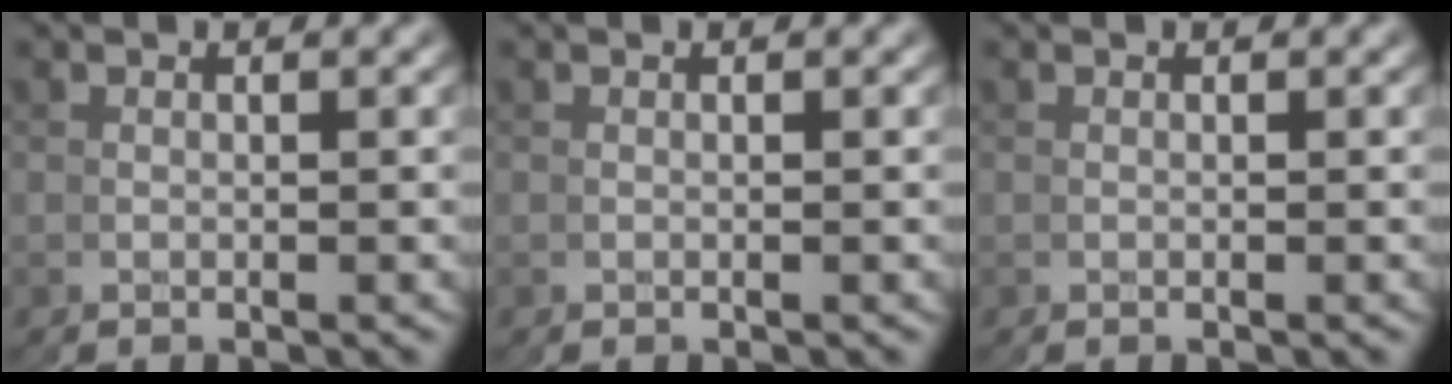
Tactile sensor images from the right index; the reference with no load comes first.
{"total": 0.0}
{"total": 0.0}